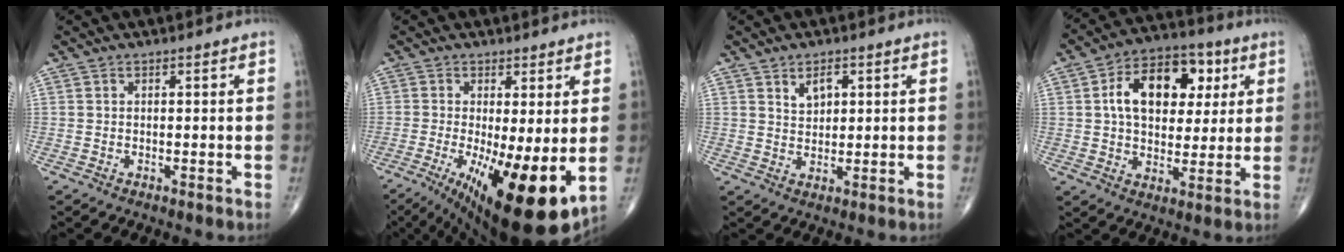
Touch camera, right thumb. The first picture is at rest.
{"total": 16.6, "force": [-3.6, 4.9, 15.5], "torque": [-0.226, -0.027, -0.037]}
{"total": 3.6, "force": [1.7, 2.2, 2.3], "torque": [-0.027, -0.012, 0.031]}
{"total": 16.2, "force": [4.2, 10.5, 11.6], "torque": [-0.150, 0.008, 0.063]}